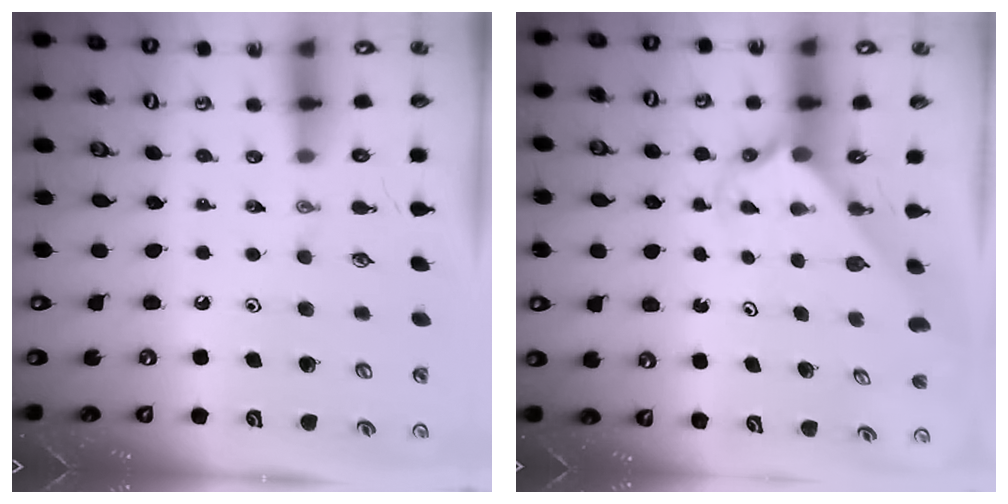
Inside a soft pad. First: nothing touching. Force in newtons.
{"total": 2.4, "press": 2.4, "slide": 0.2}